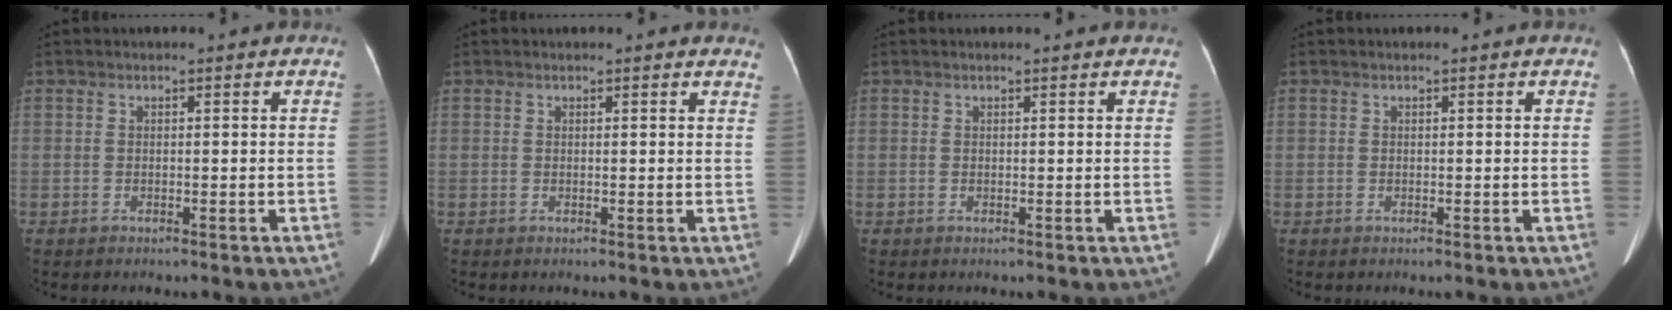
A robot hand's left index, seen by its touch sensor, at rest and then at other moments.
{"total": 3.9, "force": [3.8, 0.7, 0.9], "torque": [-0.001, -0.009, 0.017]}
{"total": 1.3, "force": [1.2, 0.0, 0.3], "torque": [-0.012, 0.006, 0.012]}
{"total": 0.0}